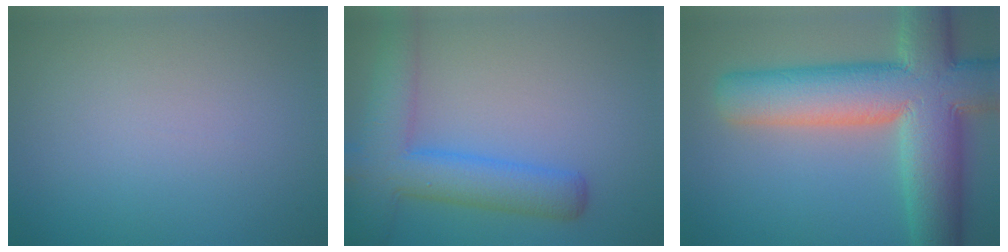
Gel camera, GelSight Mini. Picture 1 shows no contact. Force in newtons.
{"total": 6.6, "press": 6.6, "slide": 0.4}
{"total": 13.2, "press": 13.2, "slide": 1.2}